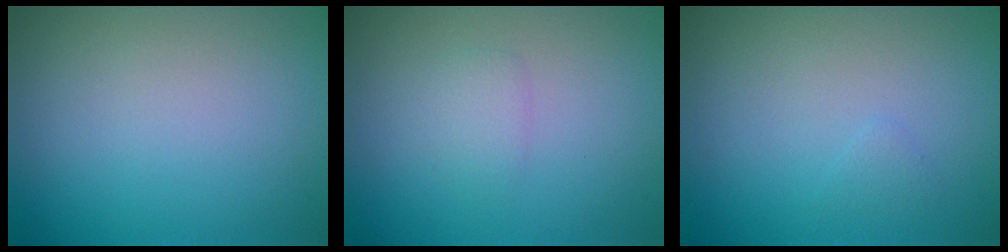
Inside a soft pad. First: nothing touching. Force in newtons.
{"total": 1.2, "press": 1.2, "slide": 0.1}
{"total": 0.5, "press": 0.5, "slide": 0.1}